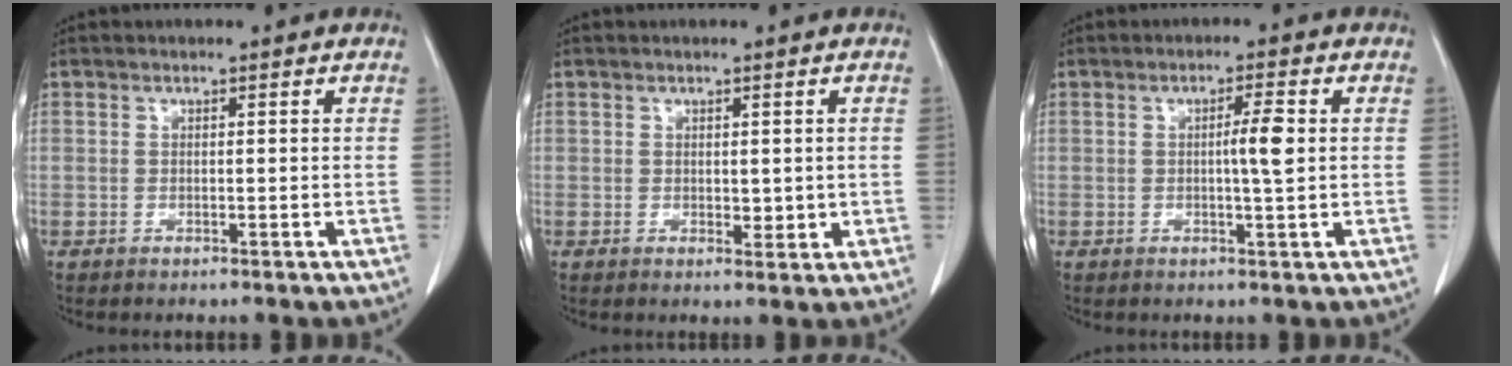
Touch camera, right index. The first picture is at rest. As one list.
[{"total": 1.9, "force": [0.1, 1.1, 1.6], "torque": [-0.017, -0.005, 0.006]}, {"total": 3.6, "force": [0.2, -0.1, 3.6], "torque": [-0.059, -0.002, 0.003]}]